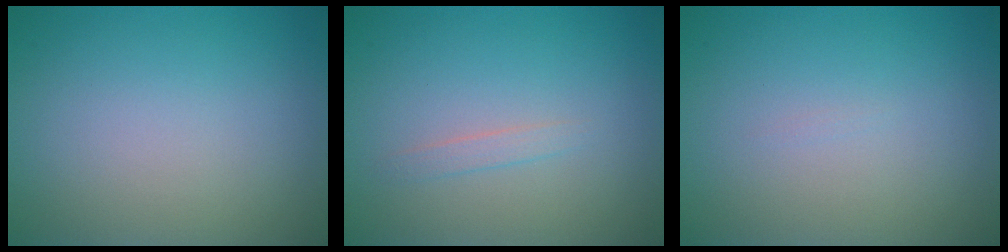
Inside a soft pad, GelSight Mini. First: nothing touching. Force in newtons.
{"total": 0.9, "press": 0.9, "slide": 0.0}
{"total": 0.0}